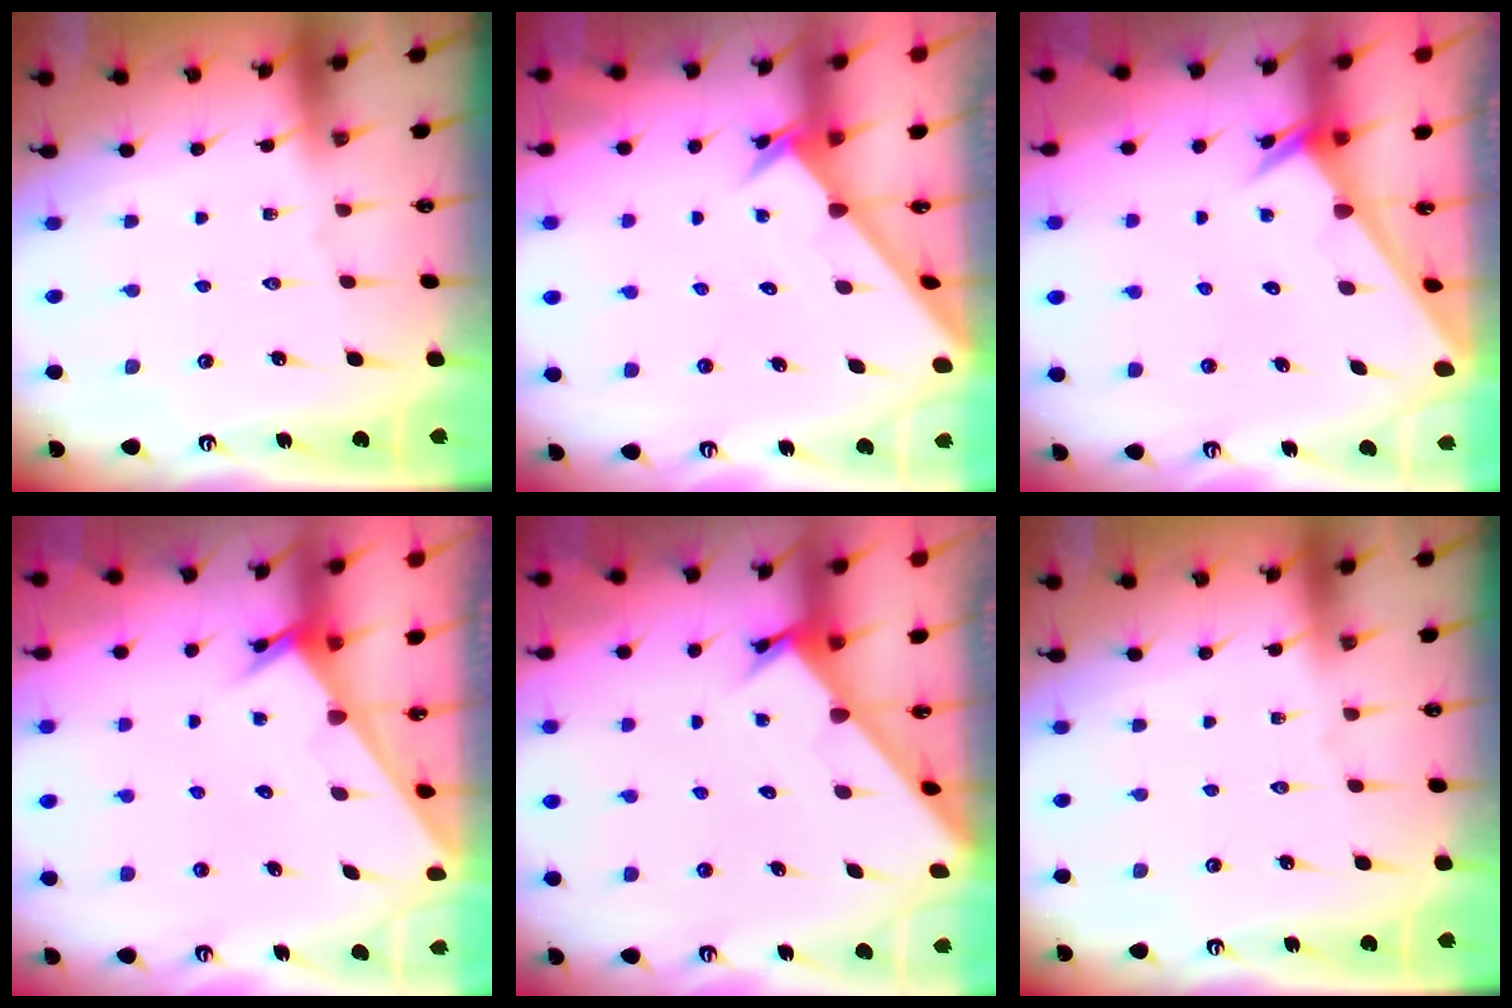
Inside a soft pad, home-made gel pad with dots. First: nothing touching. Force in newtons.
{"total": 2.5, "press": 2.5, "slide": 0.2}
{"total": 2.3, "press": 2.3, "slide": 0.1}
{"total": 2.4, "press": 2.4, "slide": 0.1}
{"total": 2.3, "press": 2.3, "slide": 0.1}
{"total": 0.0}